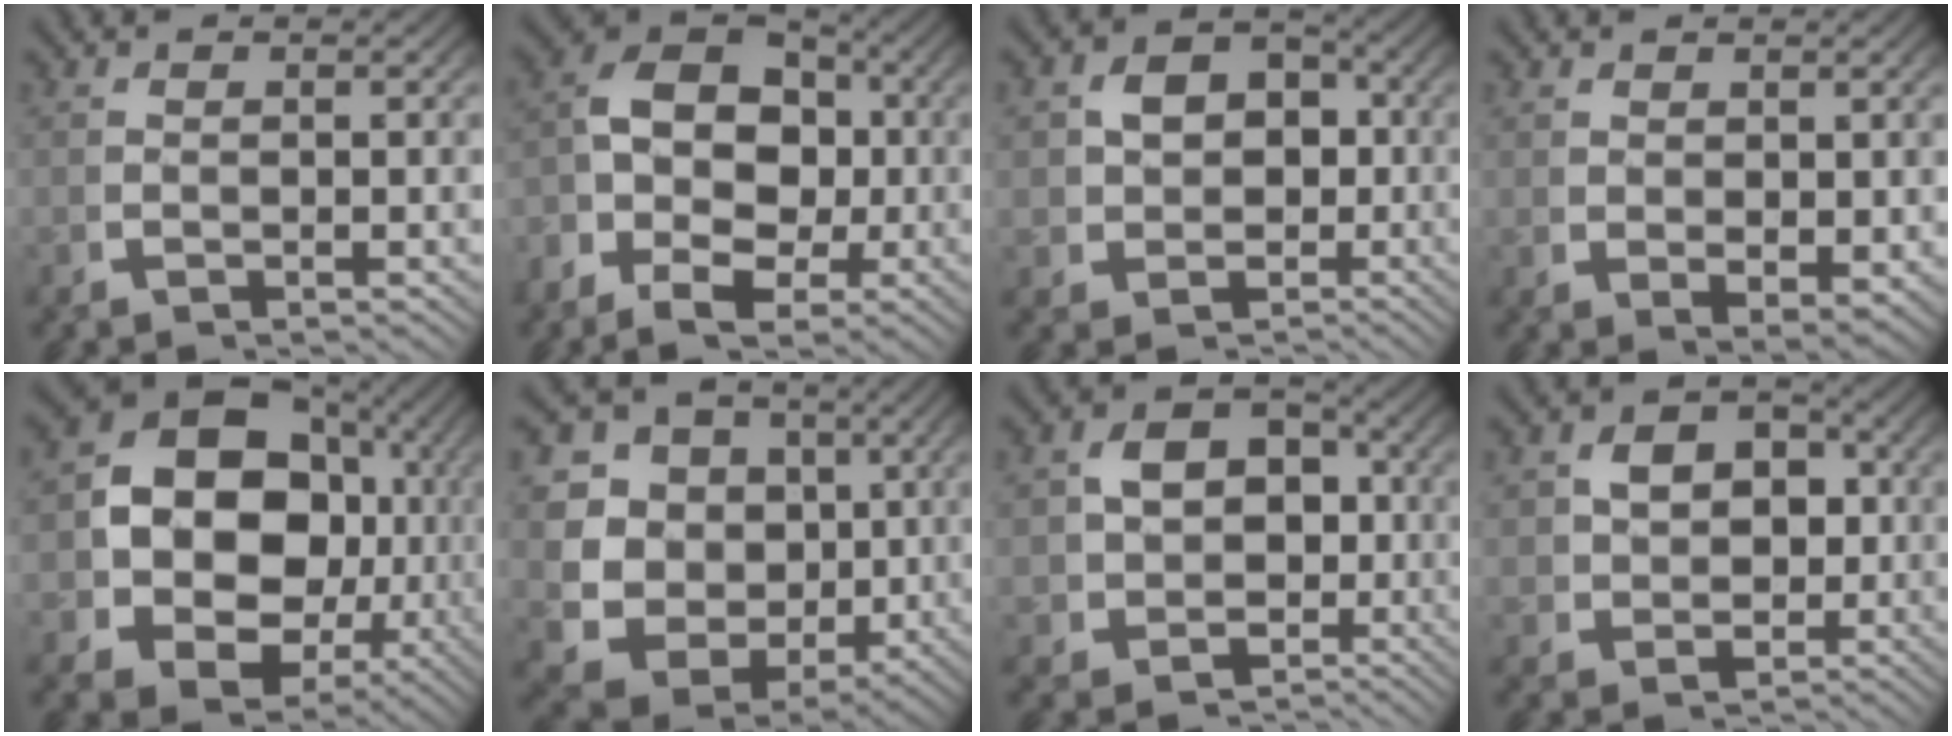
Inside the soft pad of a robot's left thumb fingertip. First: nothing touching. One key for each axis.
{"total": 10.7, "fx": 0.4, "fy": 7.9, "fz": 7.3, "tx": -0.141, "ty": -0.021, "tz": 0.000}
{"total": 6.9, "fx": 0.1, "fy": 5.8, "fz": 3.6, "tx": -0.075, "ty": -0.030, "tz": 0.019}
{"total": 2.1, "fx": 0.9, "fy": 1.0, "fz": 1.5, "tx": -0.029, "ty": -0.012, "tz": 0.029}
{"total": 16.4, "fx": -1.3, "fy": 12.5, "fz": 10.6, "tx": -0.225, "ty": -0.077, "tz": 0.001}
{"total": 15.8, "fx": -0.5, "fy": 13.4, "fz": 8.3, "tx": -0.198, "ty": -0.058, "tz": -0.007}
{"total": 10.1, "fx": -0.9, "fy": 8.6, "fz": 5.2, "tx": -0.119, "ty": -0.052, "tz": 0.010}
{"total": 5.9, "fx": 0.4, "fy": 4.8, "fz": 3.4, "tx": -0.066, "ty": -0.026, "tz": 0.026}